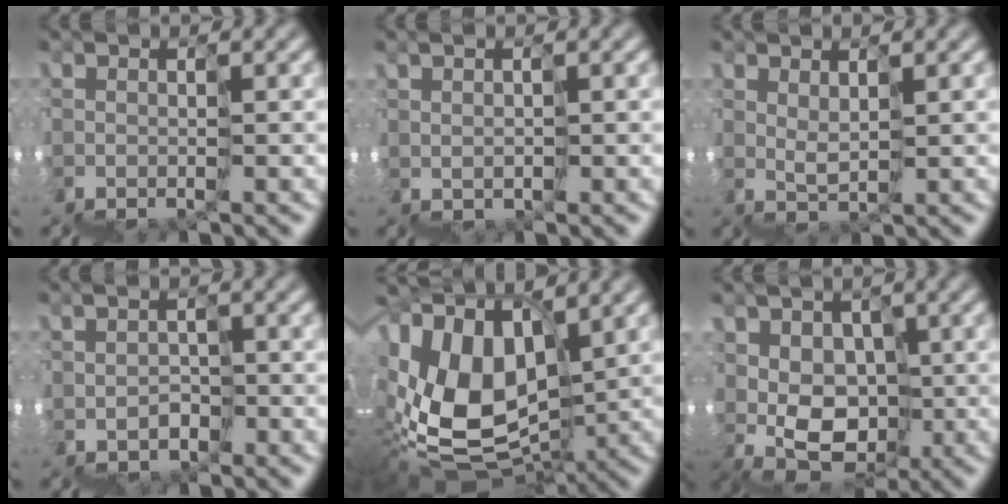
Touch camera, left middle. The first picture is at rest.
{"total": 1.0, "force": [0.8, 0.0, -0.6], "torque": [0.021, 0.016, 0.019]}
{"total": 4.4, "force": [2.6, -2.4, -2.6], "torque": [0.035, 0.033, 0.039]}
{"total": 1.7, "force": [-0.1, 0.2, -1.7], "torque": [0.032, 0.018, -0.014]}
{"total": 9.8, "force": [2.9, 5.9, 7.3], "torque": [-0.129, 0.030, 0.047]}
{"total": 3.1, "force": [1.5, 2.5, 1.0], "torque": [-0.008, 0.036, 0.016]}